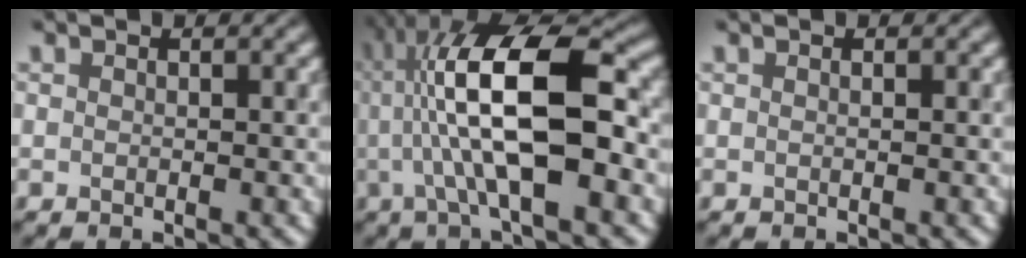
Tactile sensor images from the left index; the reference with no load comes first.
{"total": 11.6, "force": [0.1, 3.5, 11.1], "torque": [-0.189, 0.023, -0.006]}
{"total": 0.0}